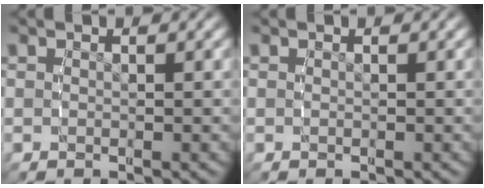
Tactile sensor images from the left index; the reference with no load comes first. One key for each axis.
{"total": 0.0}